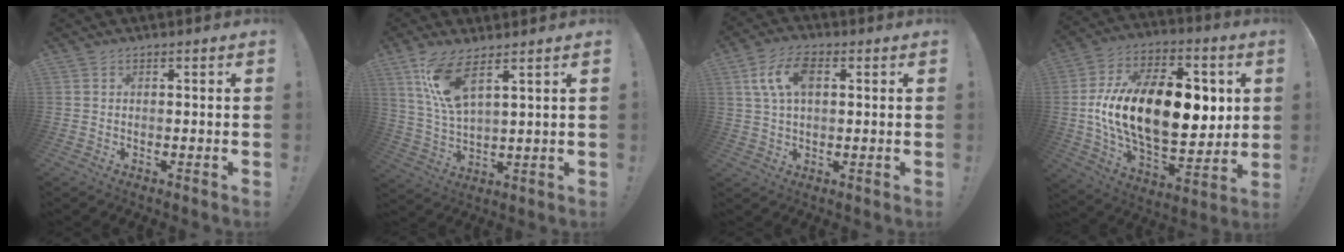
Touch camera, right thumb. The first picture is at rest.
{"total": 10.6, "force": [6.4, 2.9, 7.9], "torque": [-0.168, -0.028, 0.119]}
{"total": 10.0, "force": [2.8, 5.7, 7.7], "torque": [-0.142, 0.006, 0.052]}
{"total": 26.0, "force": [1.9, 14.6, 21.4], "torque": [-0.373, -0.012, 0.038]}